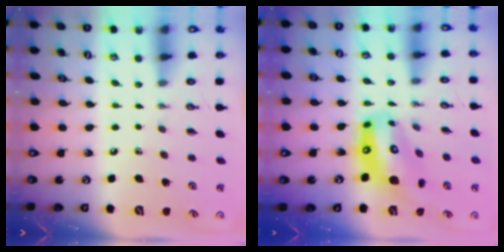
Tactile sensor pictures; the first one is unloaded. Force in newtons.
{"total": 16.2, "press": 16.1, "slide": 2.0}